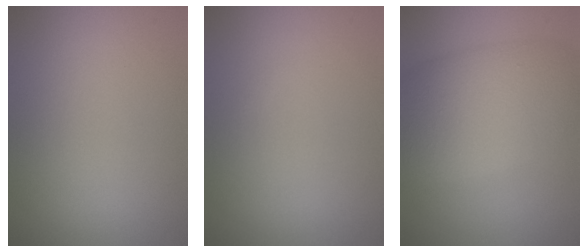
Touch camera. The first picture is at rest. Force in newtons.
{"total": 0.0}
{"total": 8.9, "press": 8.9, "slide": 0.3}